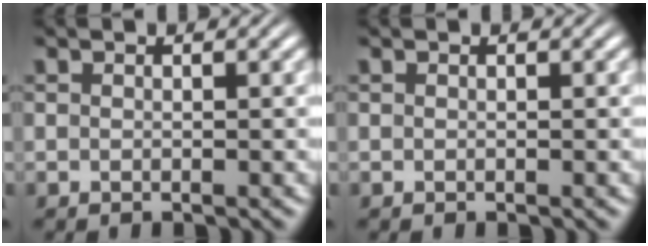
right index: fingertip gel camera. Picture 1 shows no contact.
{"total": 0.0}